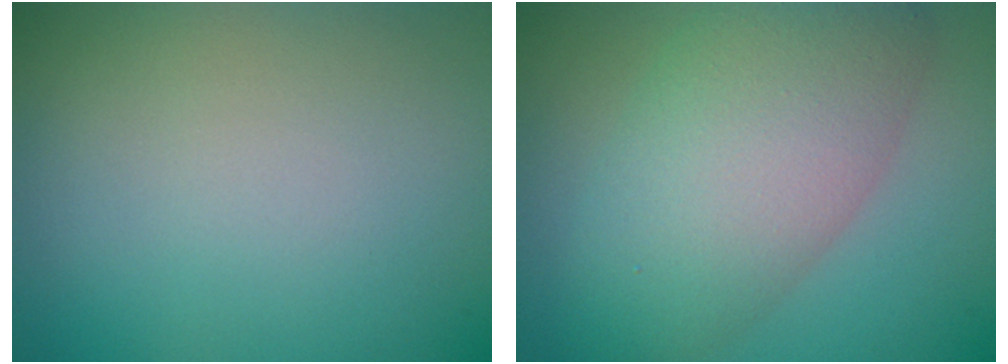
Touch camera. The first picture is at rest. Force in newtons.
{"total": 8.1, "press": 8.1, "slide": 0.4}